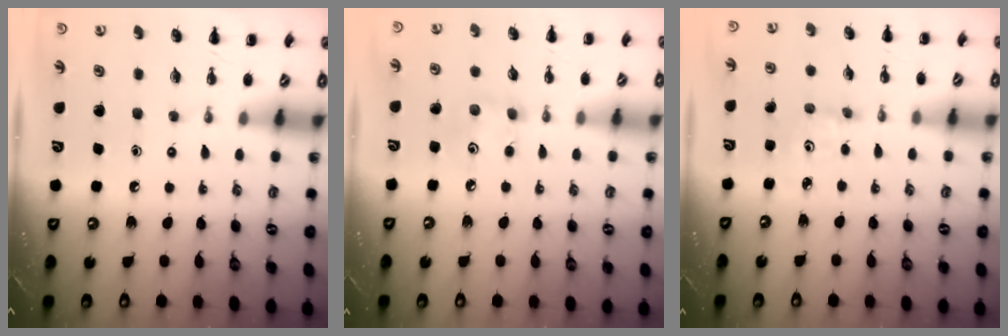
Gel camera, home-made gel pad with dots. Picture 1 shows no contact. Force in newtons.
{"total": 5.2, "press": 5.1, "slide": 1.1}
{"total": 1.8, "press": 1.7, "slide": 0.6}